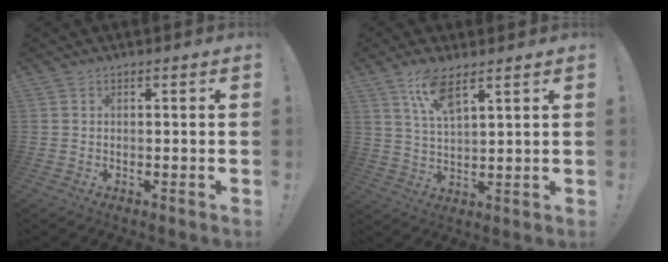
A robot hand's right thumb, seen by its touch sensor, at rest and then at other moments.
{"total": 8.8, "force": [5.8, 2.3, 6.3], "torque": [-0.133, -0.013, 0.104]}